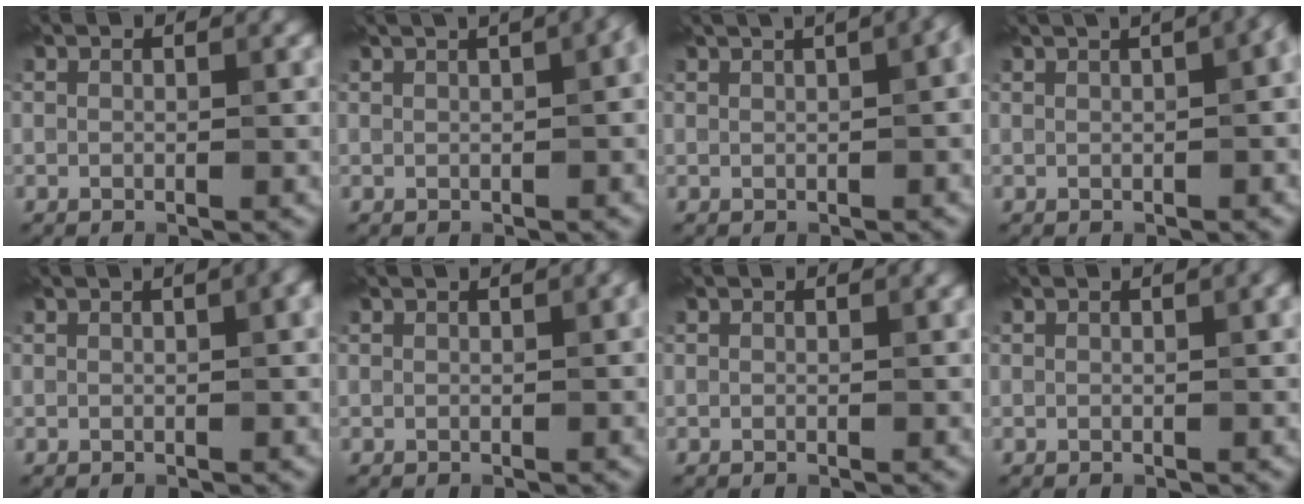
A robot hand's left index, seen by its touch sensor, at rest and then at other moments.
{"total": 6.2, "force": [2.6, 2.4, 5.1], "torque": [-0.048, 0.034, 0.027]}
{"total": 7.0, "force": [3.0, 2.8, 5.7], "torque": [-0.057, 0.040, 0.029]}
{"total": 8.5, "force": [3.2, 3.7, 7.0], "torque": [-0.064, 0.050, 0.028]}
{"total": 2.3, "force": [0.8, 0.6, 2.0], "torque": [-0.018, 0.010, 0.007]}
{"total": 0.7, "force": [0.3, 0.1, 0.6], "torque": [-0.008, 0.005, 0.006]}
{"total": 0.0}
{"total": 1.0, "force": [0.3, 0.2, 0.9], "torque": [-0.012, 0.005, 0.005]}